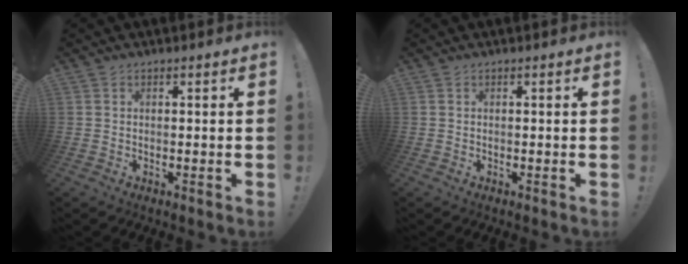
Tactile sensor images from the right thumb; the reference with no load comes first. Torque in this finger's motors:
{"motor_torque": [0.00, 0.00, -0.01, 0.00, 0.01]}